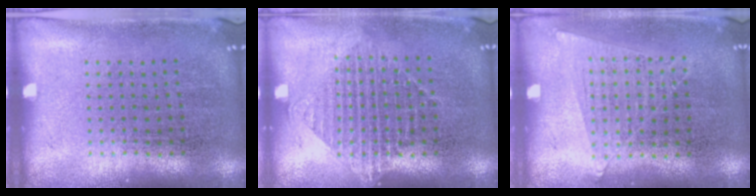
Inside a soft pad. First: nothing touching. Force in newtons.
{"total": 1.1, "press": 1.0, "slide": 0.5}
{"total": 0.7, "press": 0.5, "slide": 0.5}